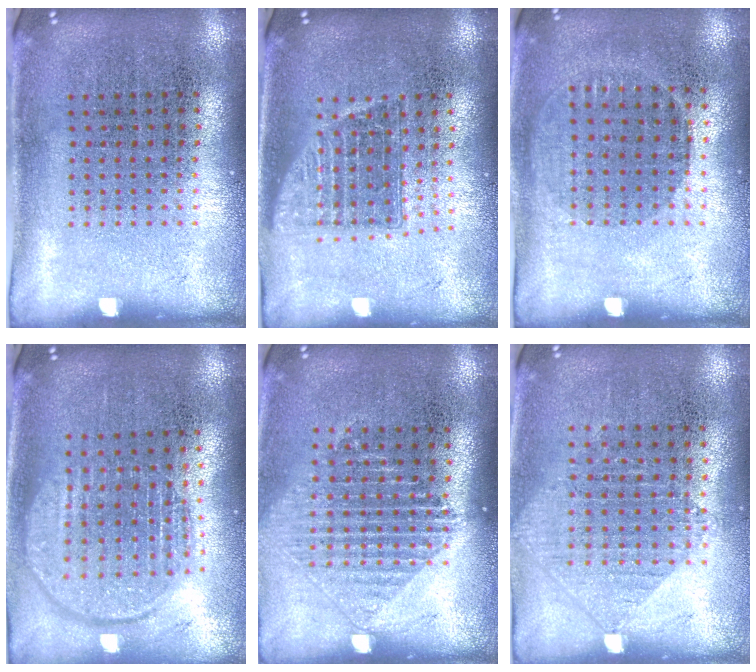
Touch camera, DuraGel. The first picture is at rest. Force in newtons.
{"total": 1.4, "press": 1.1, "slide": 0.8}
{"total": 1.0, "press": 0.9, "slide": 0.4}
{"total": 1.9, "press": 1.7, "slide": 1.0}
{"total": 1.2, "press": 1.2, "slide": 0.5}
{"total": 1.0, "press": 0.9, "slide": 0.2}